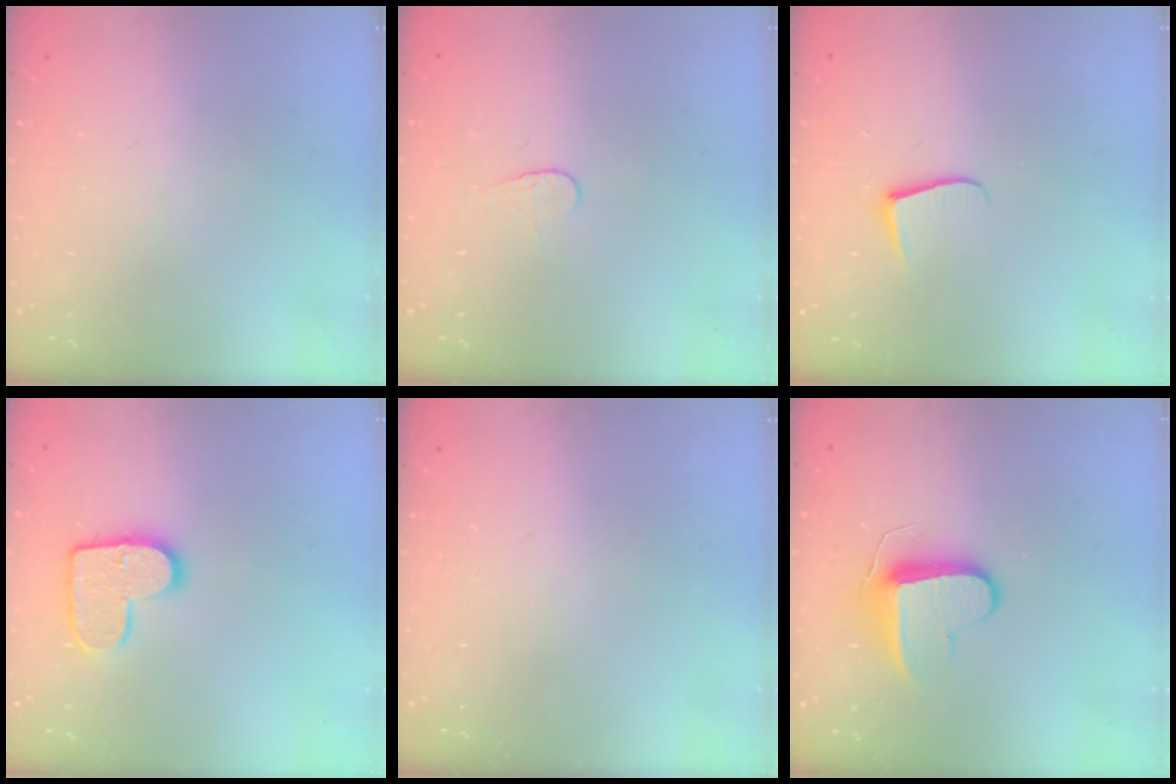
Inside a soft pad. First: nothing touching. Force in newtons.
{"total": 4.3, "press": 4.3, "slide": 0.3}
{"total": 5.4, "press": 5.4, "slide": 0.5}
{"total": 11.8, "press": 11.7, "slide": 0.6}
{"total": 0.0}
{"total": 9.2, "press": 9.2, "slide": 0.3}